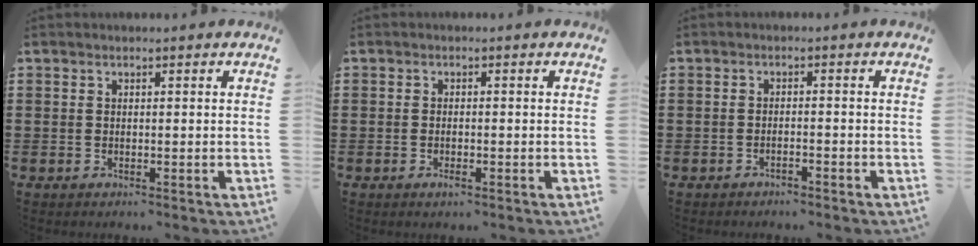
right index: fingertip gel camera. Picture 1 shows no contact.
{"total": 1.1, "force": [-0.6, 0.2, 0.9], "torque": [-0.020, -0.007, -0.008]}
{"total": 1.3, "force": [-1.3, 0.0, 0.3], "torque": [-0.009, 0.000, -0.025]}